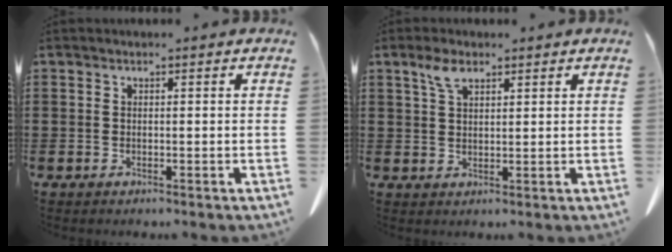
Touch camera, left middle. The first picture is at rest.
{"total": 3.9, "force": [2.4, 1.5, 2.7], "torque": [-0.062, 0.004, 0.044]}